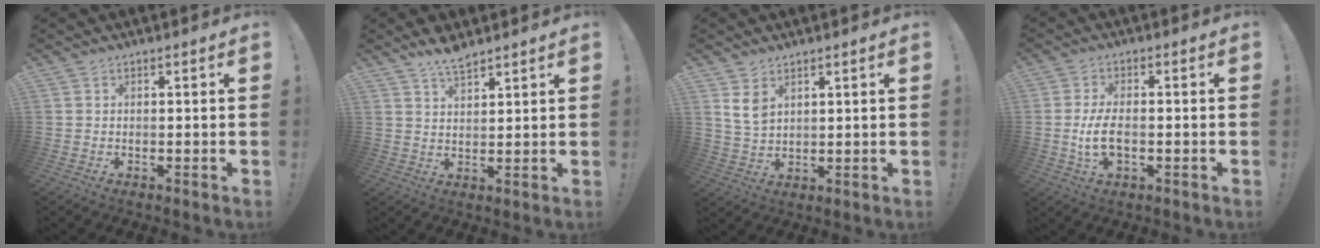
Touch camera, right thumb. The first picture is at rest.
{"total": 5.6, "force": [4.7, 1.3, 2.8], "torque": [-0.041, -0.030, 0.082]}
{"total": 5.9, "force": [3.1, 3.7, 3.3], "torque": [-0.056, -0.017, 0.056]}
{"total": 7.0, "force": [-1.2, 3.2, 6.1], "torque": [-0.117, -0.006, -0.022]}